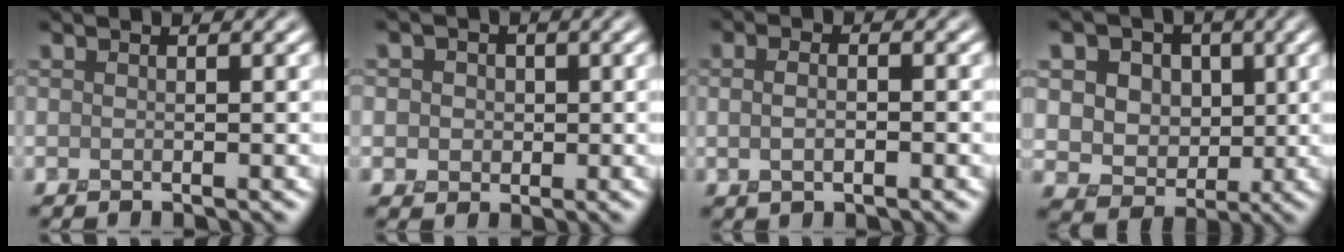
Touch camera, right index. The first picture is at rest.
{"total": 3.0, "force": [0.5, 2.7, 1.2], "torque": [-0.016, 0.009, -0.002]}
{"total": 2.2, "force": [-0.1, 1.4, 1.8], "torque": [-0.031, 0.002, -0.002]}
{"total": 9.2, "force": [2.3, 7.7, 4.5], "torque": [-0.076, 0.018, 0.022]}